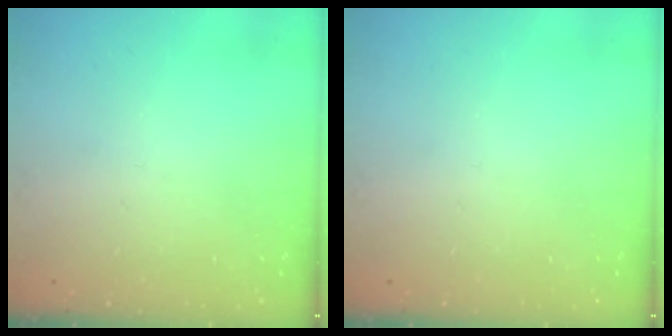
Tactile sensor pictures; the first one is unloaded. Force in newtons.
{"total": 0.0}